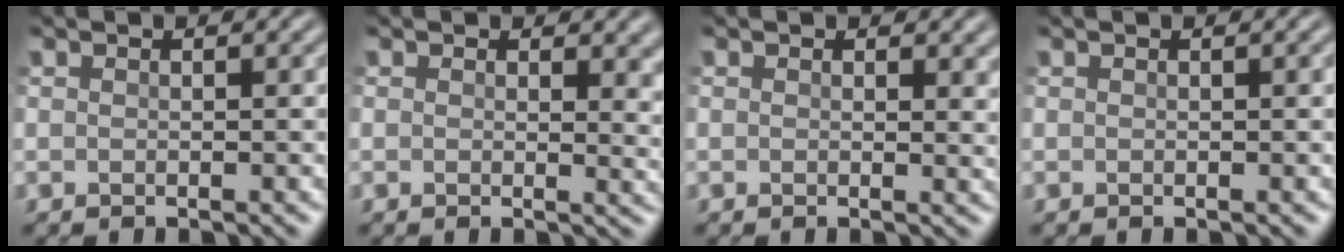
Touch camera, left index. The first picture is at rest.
{"total": 3.1, "force": [1.2, 1.4, 2.5], "torque": [-0.011, -0.003, 0.028]}
{"total": 1.3, "force": [0.7, 0.5, 1.0], "torque": [-0.003, 0.000, 0.017]}
{"total": 0.8, "force": [0.2, 0.3, 0.7], "torque": [-0.007, 0.000, 0.001]}